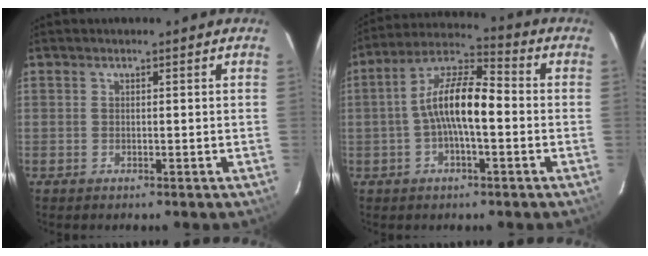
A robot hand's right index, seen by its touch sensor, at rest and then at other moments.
{"total": 10.8, "force": [-1.4, 3.3, 10.2], "torque": [-0.199, 0.022, -0.033]}